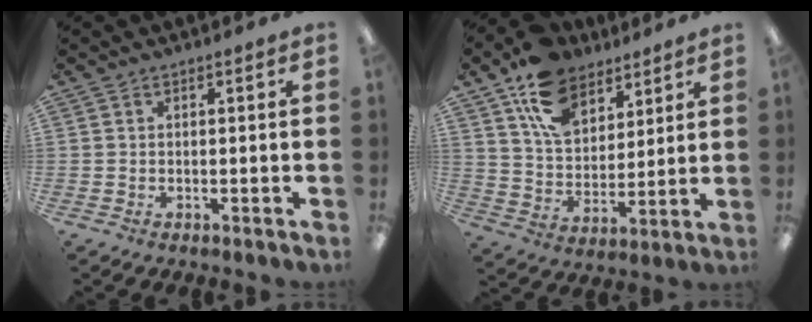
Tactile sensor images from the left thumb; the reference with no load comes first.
{"total": 14.6, "force": [9.5, 9.3, 6.1], "torque": [-0.116, -0.042, 0.181]}